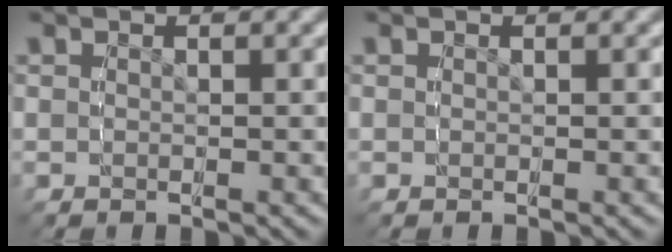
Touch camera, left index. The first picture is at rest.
{"total": 0.0}